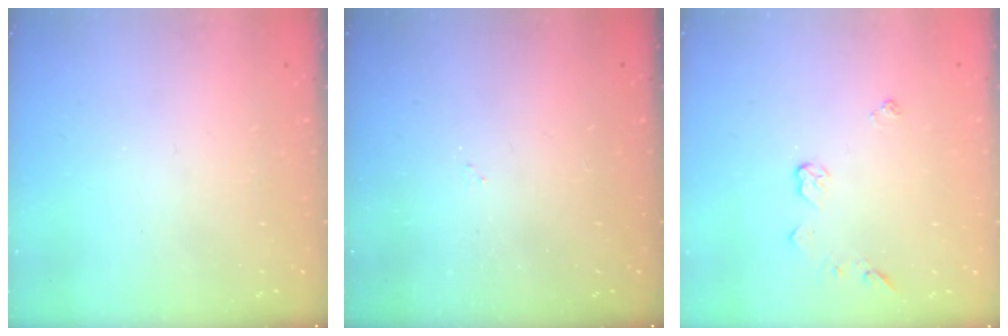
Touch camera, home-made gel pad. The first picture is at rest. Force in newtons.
{"total": 2.7, "press": 2.7, "slide": 0.4}
{"total": 4.2, "press": 4.2, "slide": 0.5}